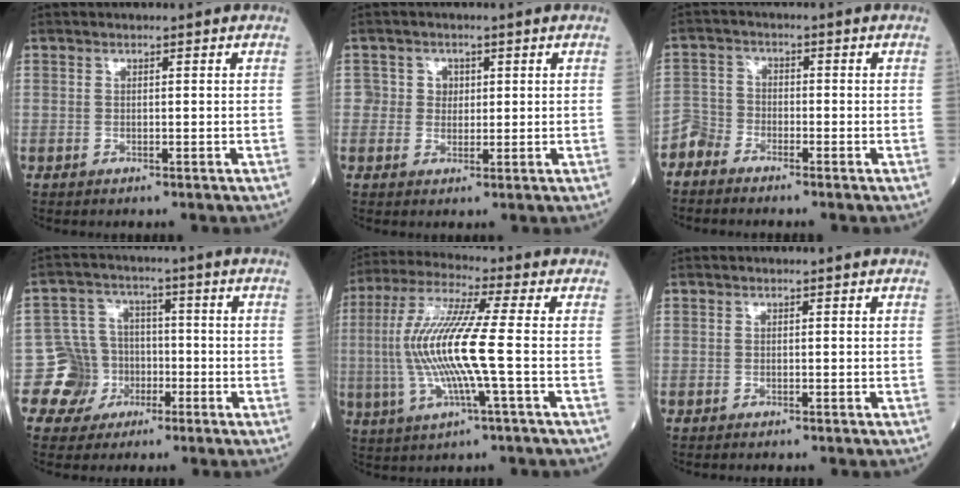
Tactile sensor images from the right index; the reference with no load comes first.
{"total": 2.6, "force": [0.6, 2.5, 0.2], "torque": [0.010, 0.005, 0.007]}
{"total": 3.2, "force": [-2.9, 1.2, -0.4], "torque": [0.008, -0.004, -0.065]}
{"total": 6.8, "force": [-2.6, 6.2, -0.1], "torque": [0.015, 0.018, -0.041]}
{"total": 13.0, "force": [-1.2, 0.0, 12.9], "torque": [-0.277, 0.004, -0.032]}
{"total": 0.0}